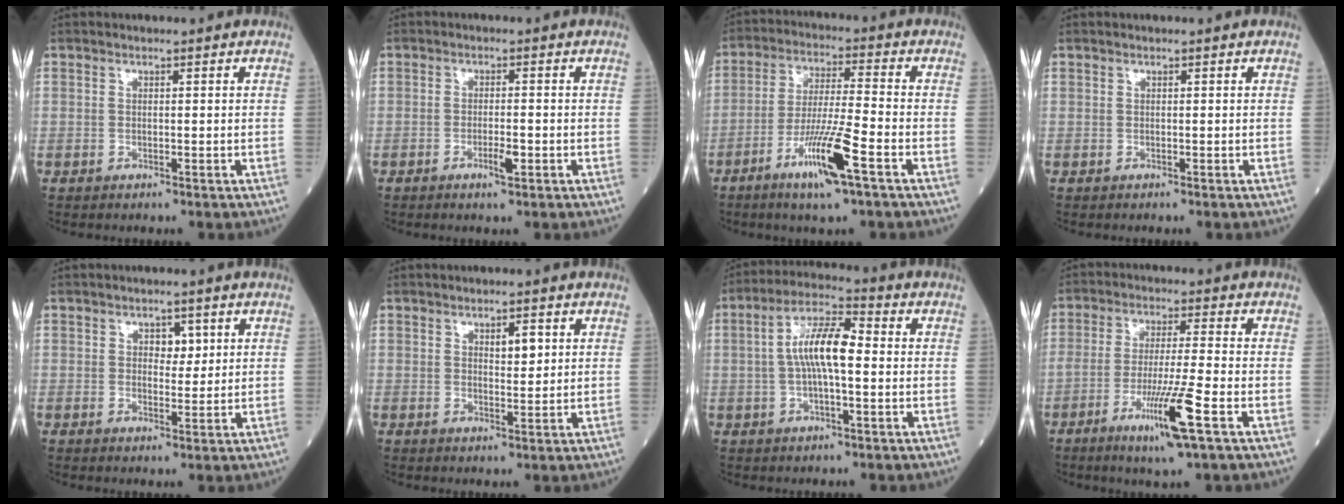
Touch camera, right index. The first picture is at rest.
{"total": 2.4, "force": [-1.0, 0.5, 2.1], "torque": [-0.036, 0.000, -0.016]}
{"total": 10.4, "force": [-5.3, 0.0, 8.9], "torque": [-0.172, -0.014, -0.098]}
{"total": 0.0}
{"total": 2.9, "force": [1.1, 1.8, 2.0], "torque": [-0.020, 0.002, 0.014]}
{"total": 3.0, "force": [1.1, 1.0, 2.5], "torque": [-0.039, -0.002, 0.018]}
{"total": 8.9, "force": [0.2, 2.2, 8.6], "torque": [-0.167, 0.023, -0.001]}
{"total": 9.5, "force": [-4.4, -0.7, 8.4], "torque": [-0.156, -0.021, -0.080]}